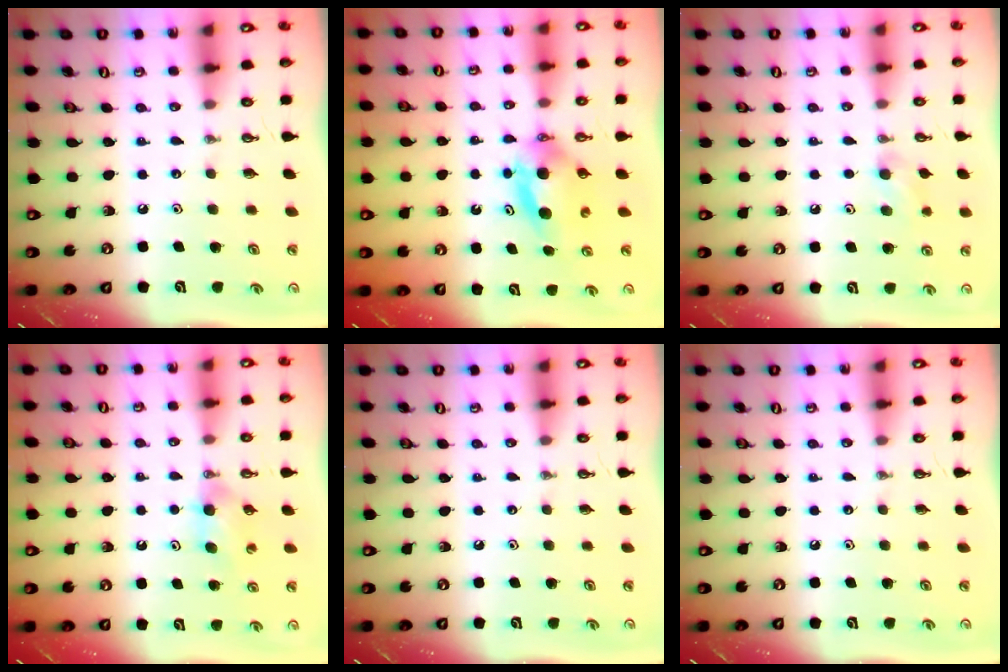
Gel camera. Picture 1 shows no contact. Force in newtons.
{"total": 6.4, "press": 6.1, "slide": 1.9}
{"total": 7.3, "press": 6.9, "slide": 2.3}
{"total": 4.7, "press": 4.6, "slide": 1.1}
{"total": 0.0}
{"total": 0.0}